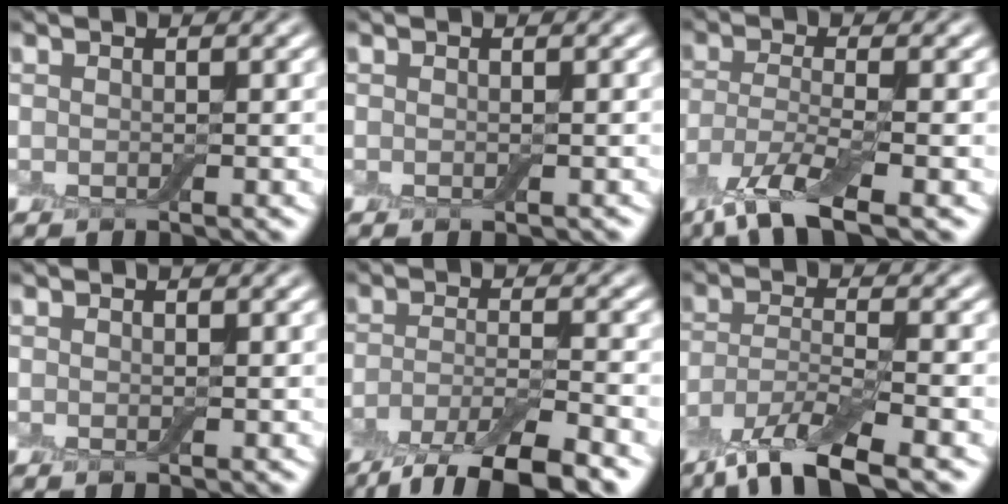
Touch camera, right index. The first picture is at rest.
{"total": 0.6, "force": [-0.2, 0.1, 0.5], "torque": [-0.008, -0.002, -0.002]}
{"total": 5.7, "force": [-3.6, 1.2, 4.2], "torque": [-0.089, -0.013, -0.077]}
{"total": 0.5, "force": [0.2, 0.3, 0.4], "torque": [-0.003, -0.001, 0.004]}
{"total": 7.1, "force": [-4.7, 1.8, 5.1], "torque": [-0.077, -0.005, -0.087]}
{"total": 6.4, "force": [-4.4, 1.5, 4.3], "torque": [-0.083, -0.010, -0.089]}